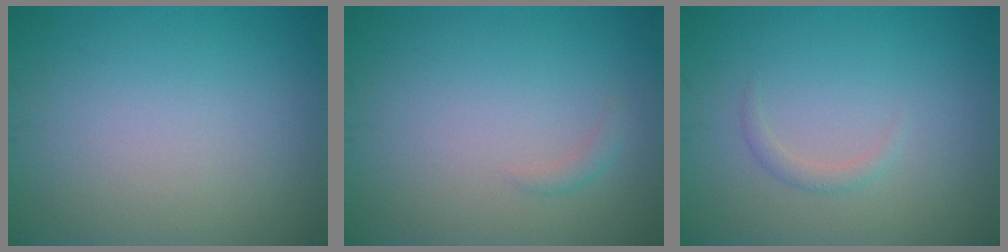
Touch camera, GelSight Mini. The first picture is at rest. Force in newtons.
{"total": 0.8, "press": 0.8, "slide": 0.1}
{"total": 1.0, "press": 1.0, "slide": 0.0}